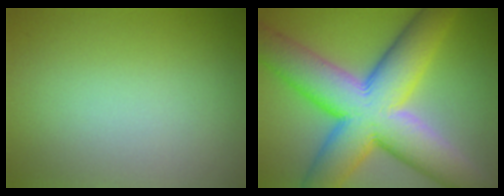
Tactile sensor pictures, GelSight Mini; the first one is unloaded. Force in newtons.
{"total": 15.0, "press": 15.0, "slide": 0.7}